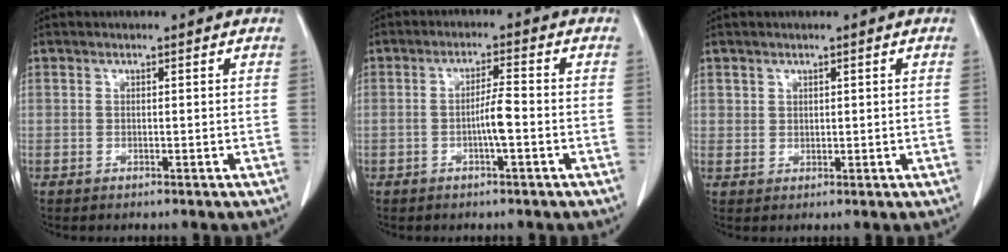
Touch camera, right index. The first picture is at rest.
{"total": 3.7, "force": [-1.0, 0.2, 3.6], "torque": [-0.064, 0.004, -0.020]}
{"total": 1.7, "force": [0.8, 1.5, 0.1], "torque": [0.013, -0.003, 0.008]}